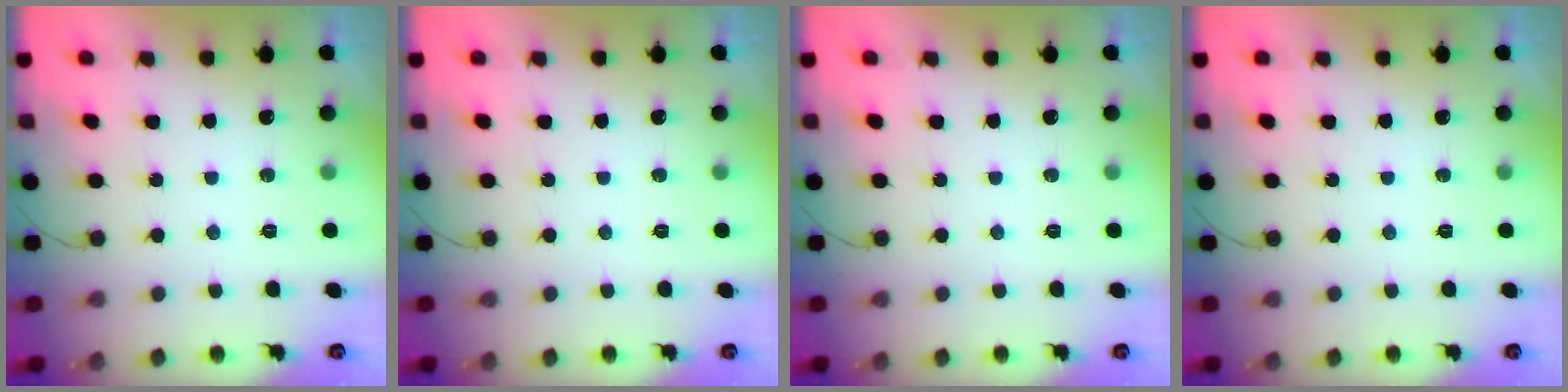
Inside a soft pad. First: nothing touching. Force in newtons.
{"total": 0.0}
{"total": 0.0}
{"total": 0.0}